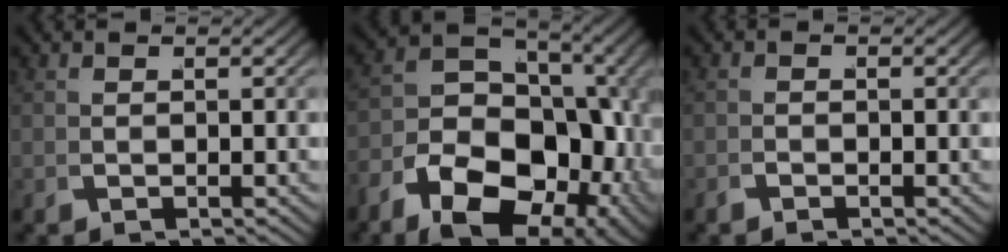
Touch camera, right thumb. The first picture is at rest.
{"total": 16.9, "force": [-3.3, 11.1, 12.2], "torque": [-0.187, -0.037, -0.049]}
{"total": 0.8, "force": [-0.7, -0.2, -0.4], "torque": [0.016, 0.008, -0.021]}